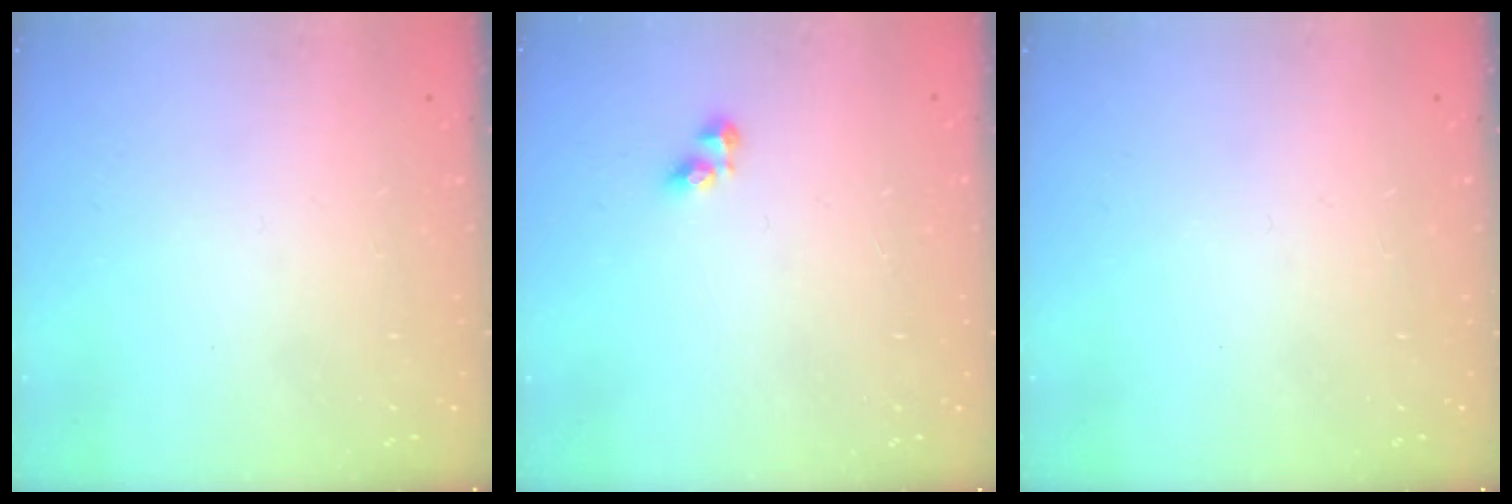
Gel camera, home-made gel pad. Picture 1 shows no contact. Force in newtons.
{"total": 3.6, "press": 3.6, "slide": 0.5}
{"total": 0.0}